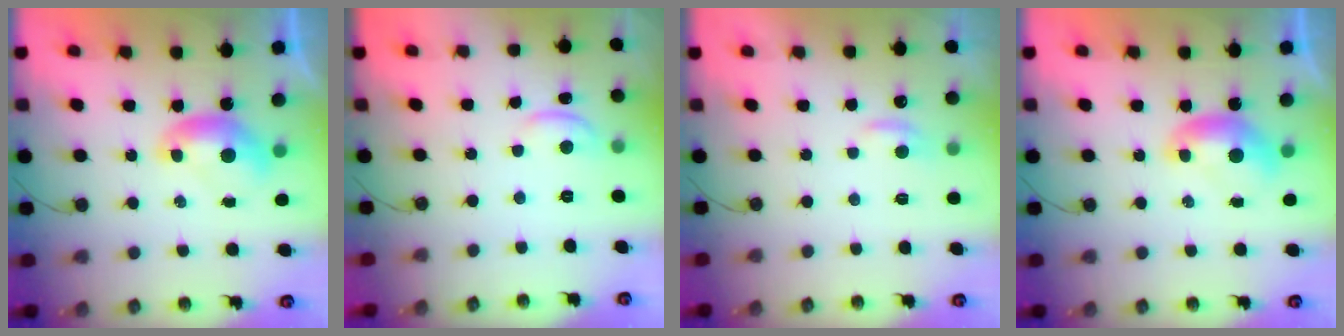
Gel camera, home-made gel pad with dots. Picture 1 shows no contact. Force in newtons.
{"total": 1.0, "press": 0.9, "slide": 0.4}
{"total": 0.9, "press": 0.8, "slide": 0.4}
{"total": 0.0}